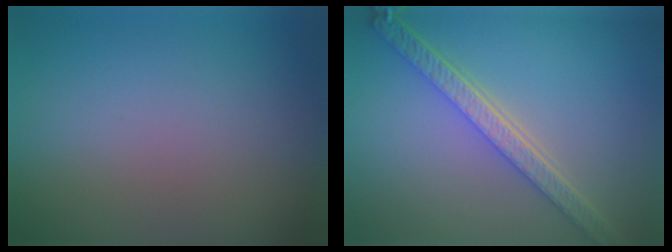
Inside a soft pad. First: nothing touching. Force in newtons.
{"total": 5.3, "press": 4.1, "slide": 3.3}